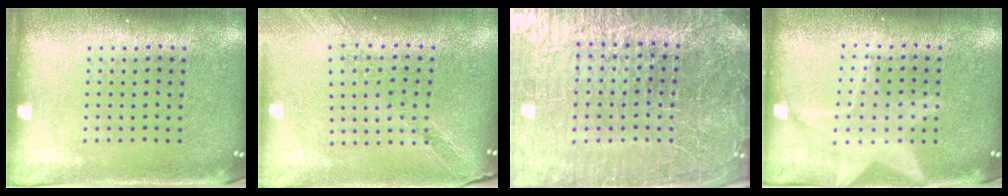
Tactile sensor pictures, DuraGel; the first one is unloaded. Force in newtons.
{"total": 1.2, "press": 1.2, "slide": 0.2}
{"total": 7.2, "press": 6.3, "slide": 3.6}
{"total": 3.2, "press": 3.2, "slide": 0.4}